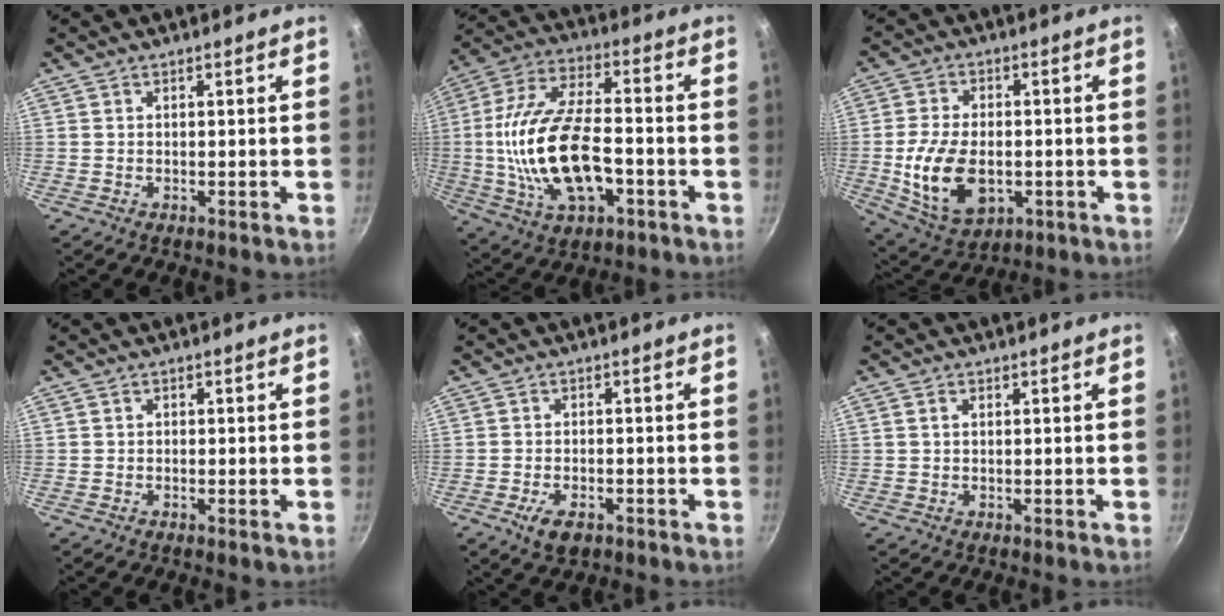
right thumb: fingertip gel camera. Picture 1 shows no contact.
{"total": 20.4, "force": [-3.6, 10.4, 17.1], "torque": [-0.321, 0.029, -0.064]}
{"total": 14.4, "force": [-2.5, 8.9, 10.9], "torque": [-0.192, 0.001, -0.033]}
{"total": 0.5, "force": [-0.2, 0.4, 0.3], "torque": [-0.004, 0.002, -0.004]}
{"total": 4.6, "force": [-2.3, 2.4, 3.2], "torque": [-0.058, 0.007, -0.039]}
{"total": 1.1, "force": [0.4, 0.7, 0.8], "torque": [-0.013, 0.004, 0.005]}